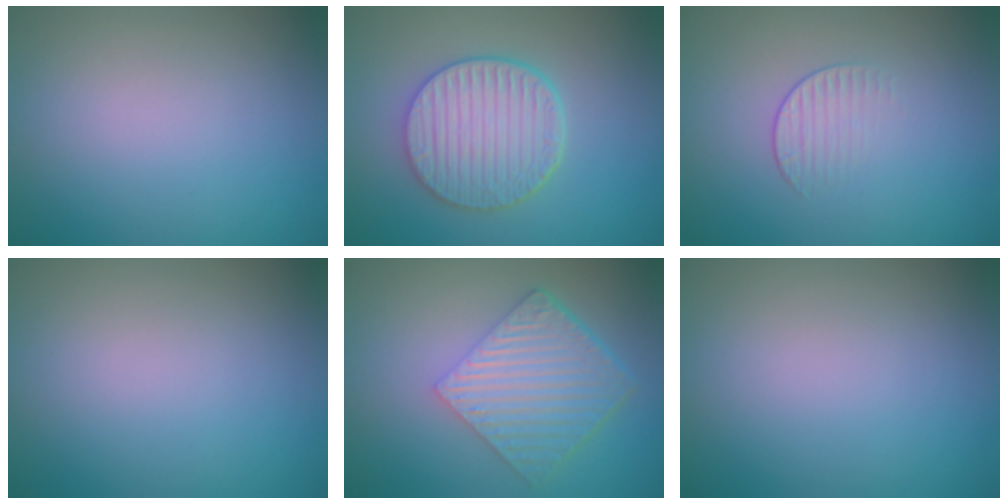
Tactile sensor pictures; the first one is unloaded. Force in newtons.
{"total": 5.6, "press": 4.5, "slide": 3.2}
{"total": 1.2, "press": 0.4, "slide": 1.2}
{"total": 0.0}
{"total": 6.0, "press": 4.2, "slide": 4.2}
{"total": 0.0}